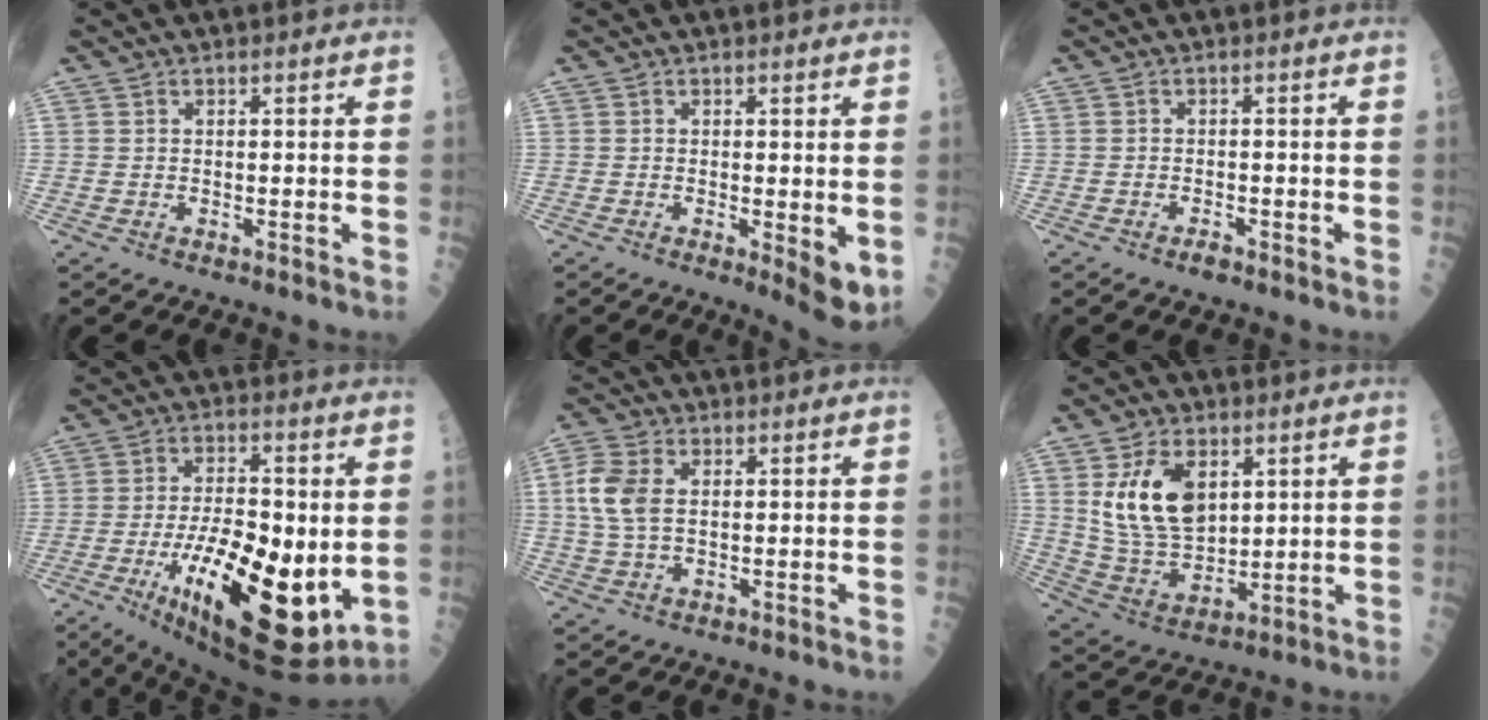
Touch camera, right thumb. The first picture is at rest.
{"total": 5.2, "force": [-0.4, 1.4, 5.0], "torque": [-0.063, -0.014, -0.007]}
{"total": 1.5, "force": [-1.0, 0.6, 0.9], "torque": [-0.013, 0.004, -0.019]}
{"total": 25.0, "force": [-5.7, 8.8, 22.7], "torque": [-0.339, -0.026, -0.070]}
{"total": 7.8, "force": [1.2, 4.7, 6.1], "torque": [-0.144, 0.008, 0.021]}
{"total": 14.4, "force": [4.5, 8.7, 10.5], "torque": [-0.177, -0.019, 0.099]}